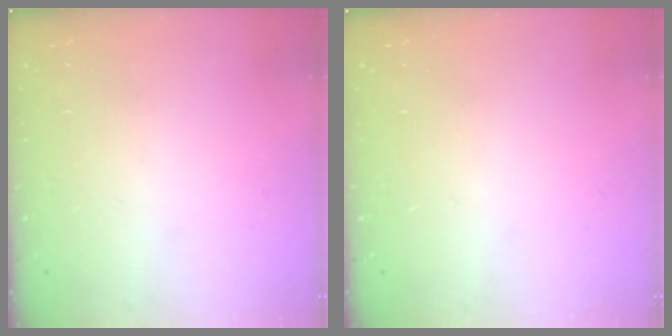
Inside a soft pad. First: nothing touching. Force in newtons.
{"total": 0.0}